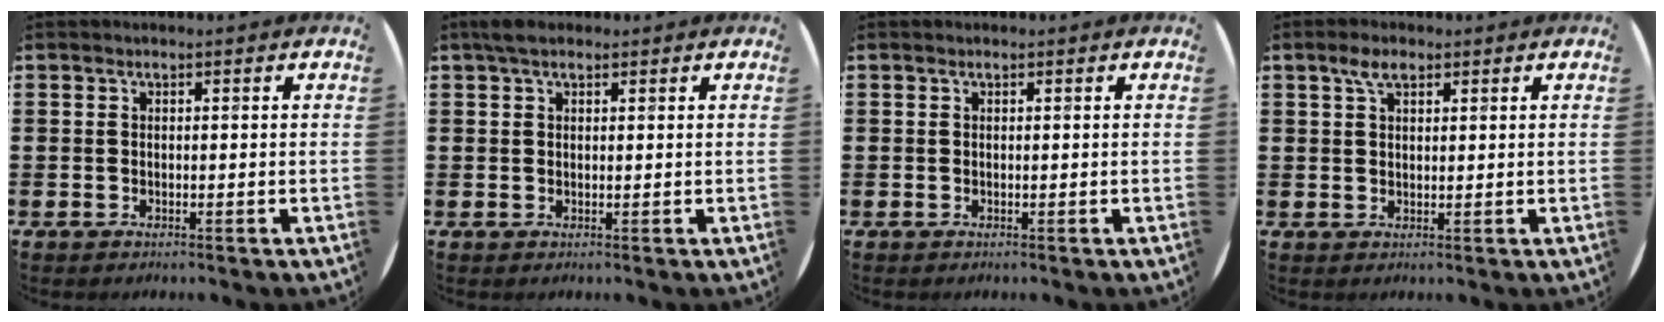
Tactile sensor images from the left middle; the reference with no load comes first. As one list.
[{"total": 2.1, "force": [1.5, 0.9, 1.2], "torque": [-0.026, 0.008, 0.026]}, {"total": 0.0}, {"total": 3.1, "force": [2.1, 1.4, 1.8], "torque": [-0.032, 0.004, 0.037]}]